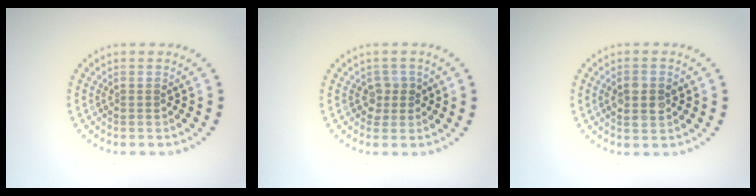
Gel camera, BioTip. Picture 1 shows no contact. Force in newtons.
{"total": 1.4, "press": 1.2, "slide": 0.7}
{"total": 2.7, "press": 2.7, "slide": 0.1}